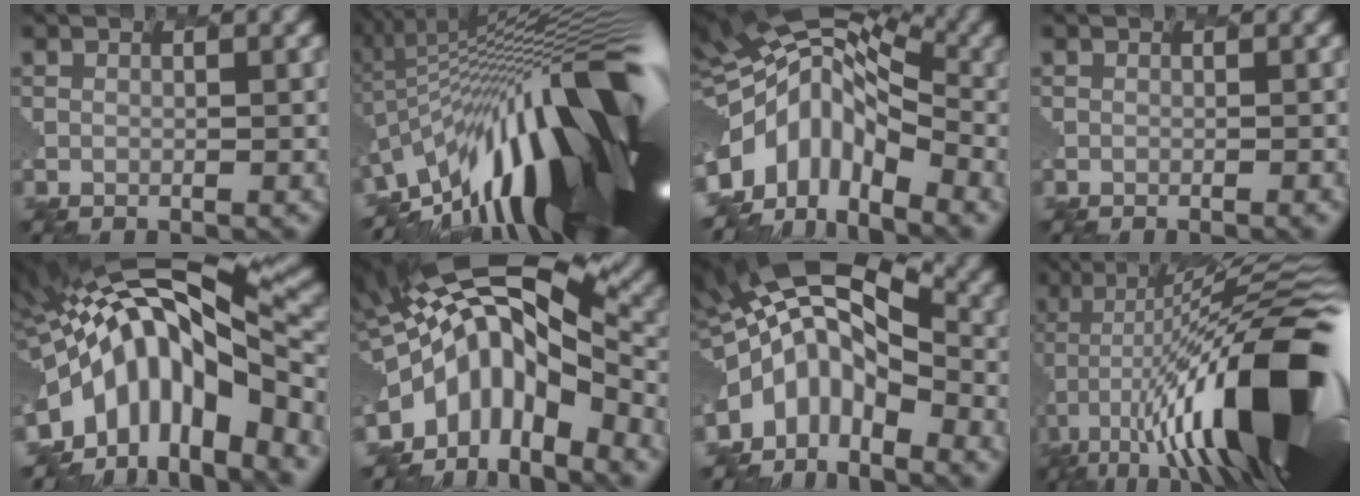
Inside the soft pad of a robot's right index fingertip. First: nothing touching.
{"total": 16.2, "force": [-4.3, 6.5, 14.2], "torque": [-0.207, 0.016, -0.104]}
{"total": 10.1, "force": [-3.8, 5.4, 7.6], "torque": [-0.157, 0.006, -0.079]}
{"total": 0.9, "force": [-0.5, 0.2, 0.8], "torque": [-0.007, 0.011, -0.009]}
{"total": 11.9, "force": [-3.9, 4.5, 10.4], "torque": [-0.182, 0.020, -0.072]}
{"total": 9.8, "force": [-2.9, 4.2, 8.3], "torque": [-0.153, 0.007, -0.061]}
{"total": 6.7, "force": [-2.7, 3.6, 4.9], "torque": [-0.098, 0.019, -0.077]}
{"total": 17.2, "force": [-3.5, 5.4, 16.0], "torque": [-0.255, 0.032, -0.080]}